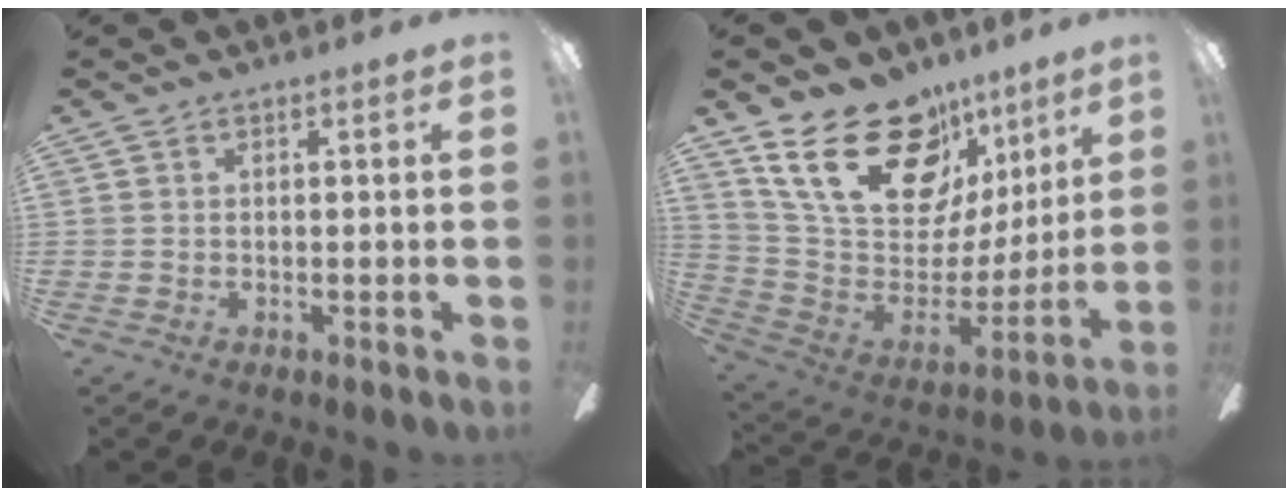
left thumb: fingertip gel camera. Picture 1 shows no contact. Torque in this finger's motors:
{"motor_torque": [2.16, 1.40, 1.44, -1.33, 0.38]}